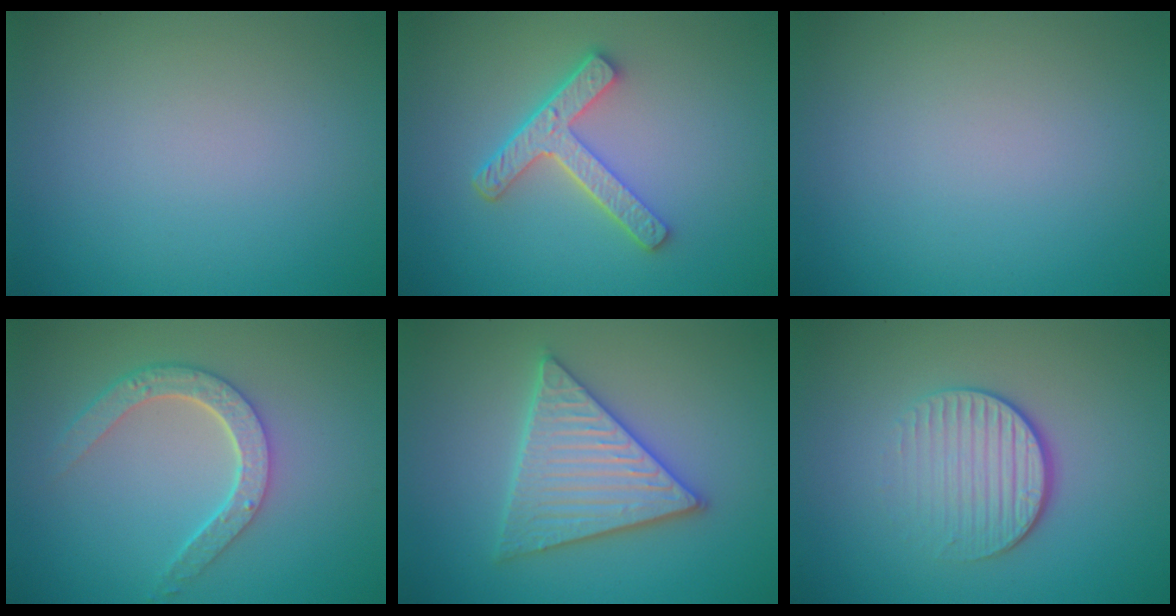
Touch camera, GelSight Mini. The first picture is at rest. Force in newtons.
{"total": 4.4, "press": 3.4, "slide": 2.8}
{"total": 0.0}
{"total": 4.1, "press": 3.3, "slide": 2.4}
{"total": 5.6, "press": 5.5, "slide": 0.7}
{"total": 4.1, "press": 2.7, "slide": 3.1}